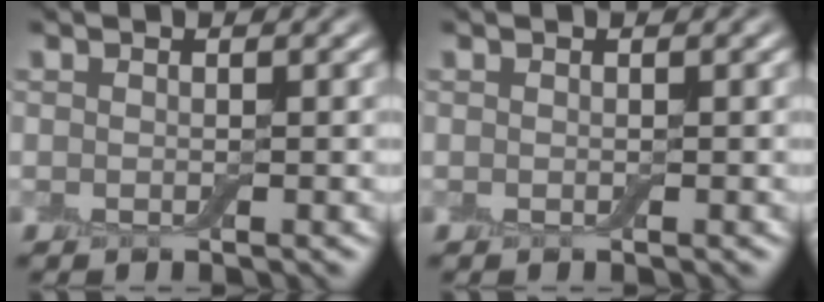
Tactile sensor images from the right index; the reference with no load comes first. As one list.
[{"total": 0.0}]